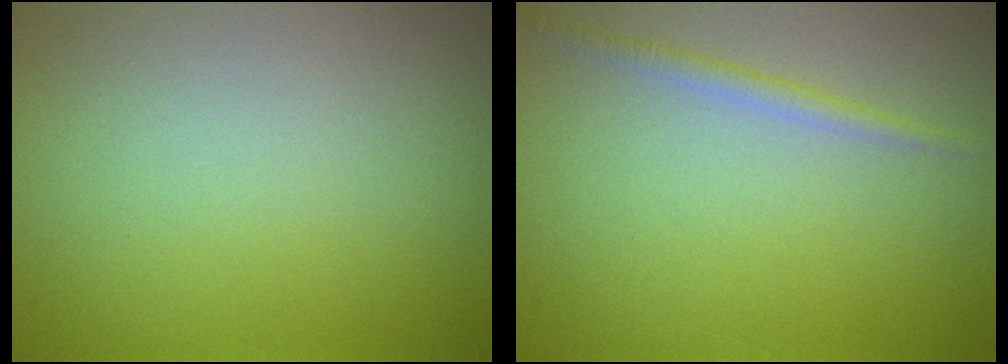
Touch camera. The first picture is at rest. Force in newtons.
{"total": 1.2, "press": 1.2, "slide": 0.0}